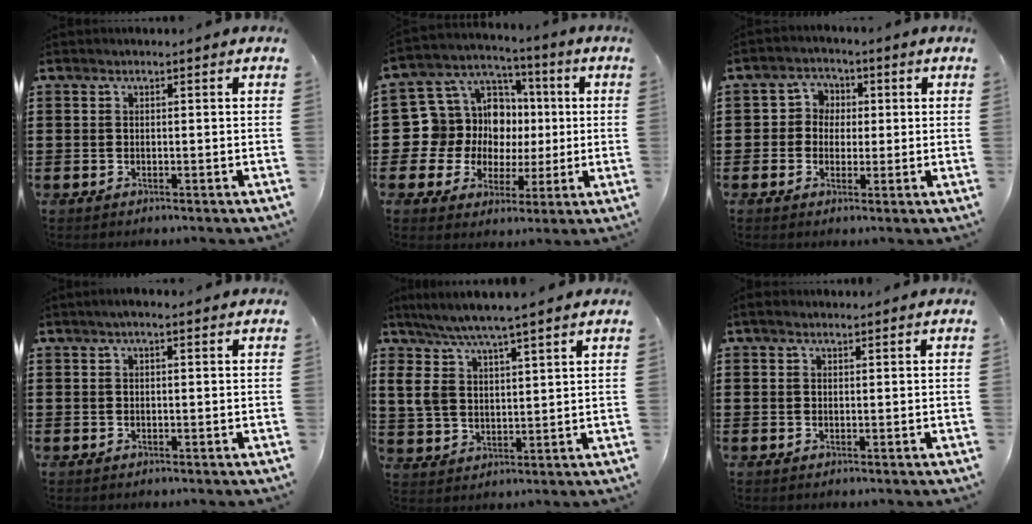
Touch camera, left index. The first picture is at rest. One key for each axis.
{"total": 11.7, "fx": 1.9, "fy": 11.1, "fz": 2.9, "tx": -0.098, "ty": -0.027, "tz": 0.042}
{"total": 3.5, "fx": -0.1, "fy": 3.4, "fz": 0.6, "tx": -0.030, "ty": 0.013, "tz": -0.010}
{"total": 1.4, "fx": 0.6, "fy": 0.2, "fz": 1.2, "tx": -0.024, "ty": 0.003, "tz": 0.011}
{"total": 6.8, "fx": 4.8, "fy": 2.0, "fz": 4.3, "tx": -0.101, "ty": -0.010, "tz": 0.086}
{"total": 1.1, "fx": 0.8, "fy": 0.4, "fz": 0.5, "tx": -0.012, "ty": 0.004, "tz": 0.016}